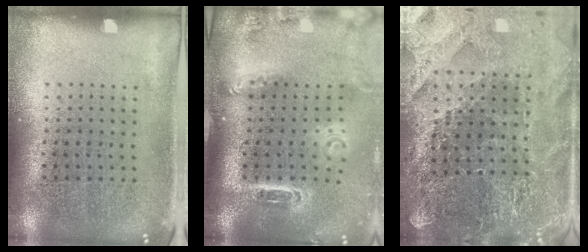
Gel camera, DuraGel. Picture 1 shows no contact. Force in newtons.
{"total": 2.9, "press": 2.1, "slide": 2.0}
{"total": 3.7, "press": 3.6, "slide": 1.0}